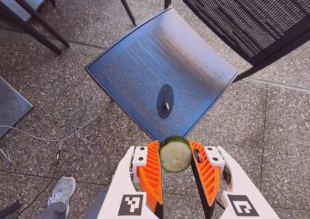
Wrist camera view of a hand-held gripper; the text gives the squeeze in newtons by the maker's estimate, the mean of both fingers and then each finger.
{"total": 9.3, "left": 8.7, "right": 9.9}